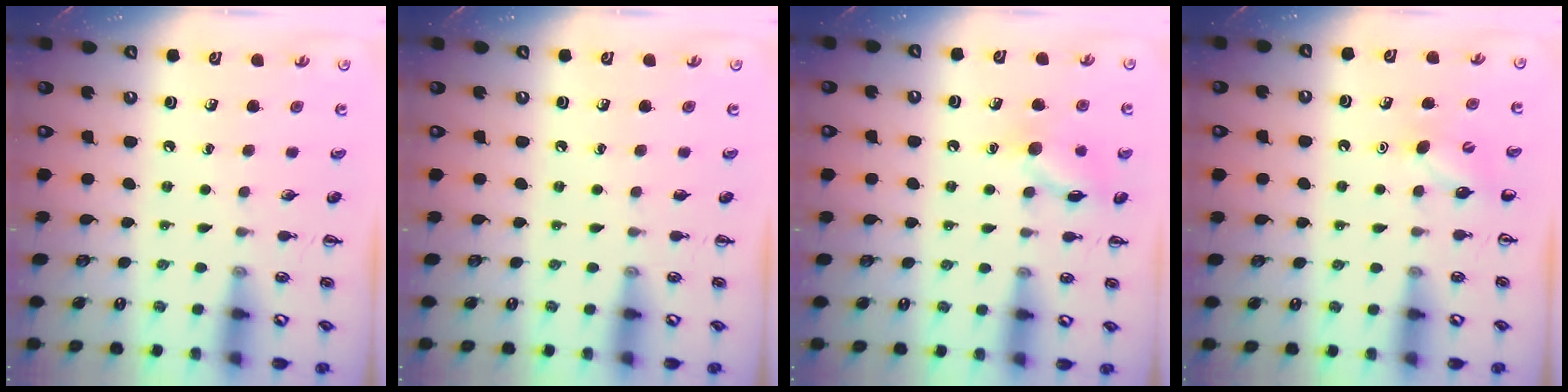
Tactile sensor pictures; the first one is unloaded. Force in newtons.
{"total": 0.0}
{"total": 10.2, "press": 10.2, "slide": 0.5}
{"total": 5.2, "press": 5.0, "slide": 1.5}